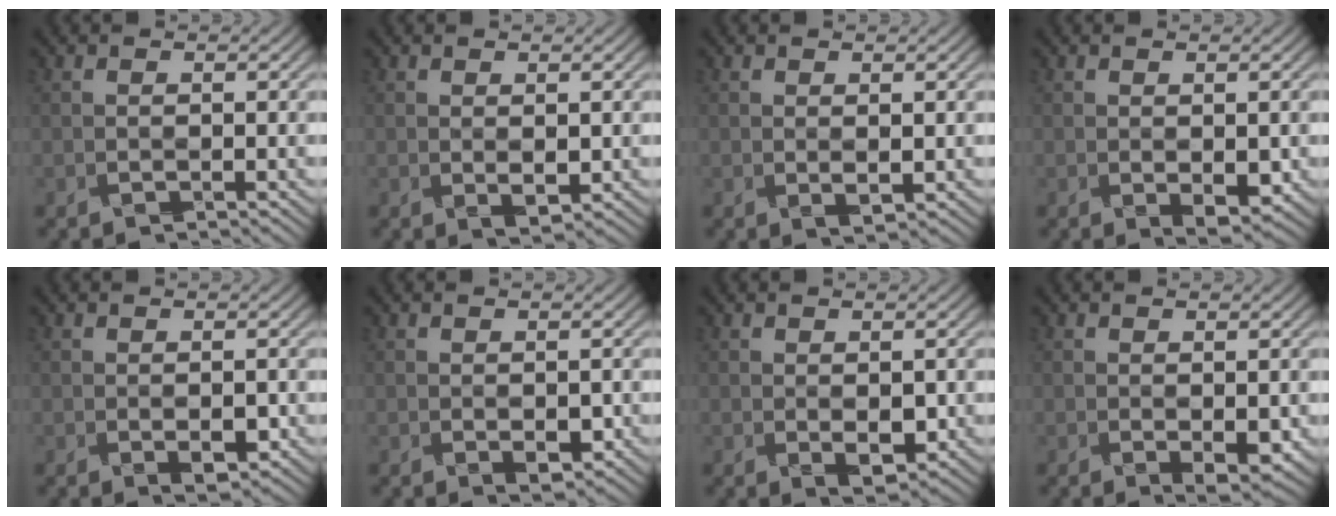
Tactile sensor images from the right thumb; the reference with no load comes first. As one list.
[{"total": 1.6, "force": [0.3, 0.7, 1.5], "torque": [-0.029, -0.005, 0.015]}, {"total": 1.1, "force": [0.3, 0.3, 1.0], "torque": [-0.021, -0.005, 0.014]}, {"total": 2.8, "force": [-0.4, 1.3, 2.4], "torque": [-0.043, -0.007, 0.005]}, {"total": 2.5, "force": [-0.7, 1.1, 2.1], "torque": [-0.038, -0.004, -0.002]}, {"total": 2.3, "force": [-0.5, 1.2, 1.9], "torque": [-0.034, -0.006, 0.002]}, {"total": 2.9, "force": [-0.3, 1.5, 2.5], "torque": [-0.046, -0.008, 0.006]}, {"total": 3.0, "force": [-0.5, 1.3, 2.6], "torque": [-0.045, -0.006, 0.004]}]